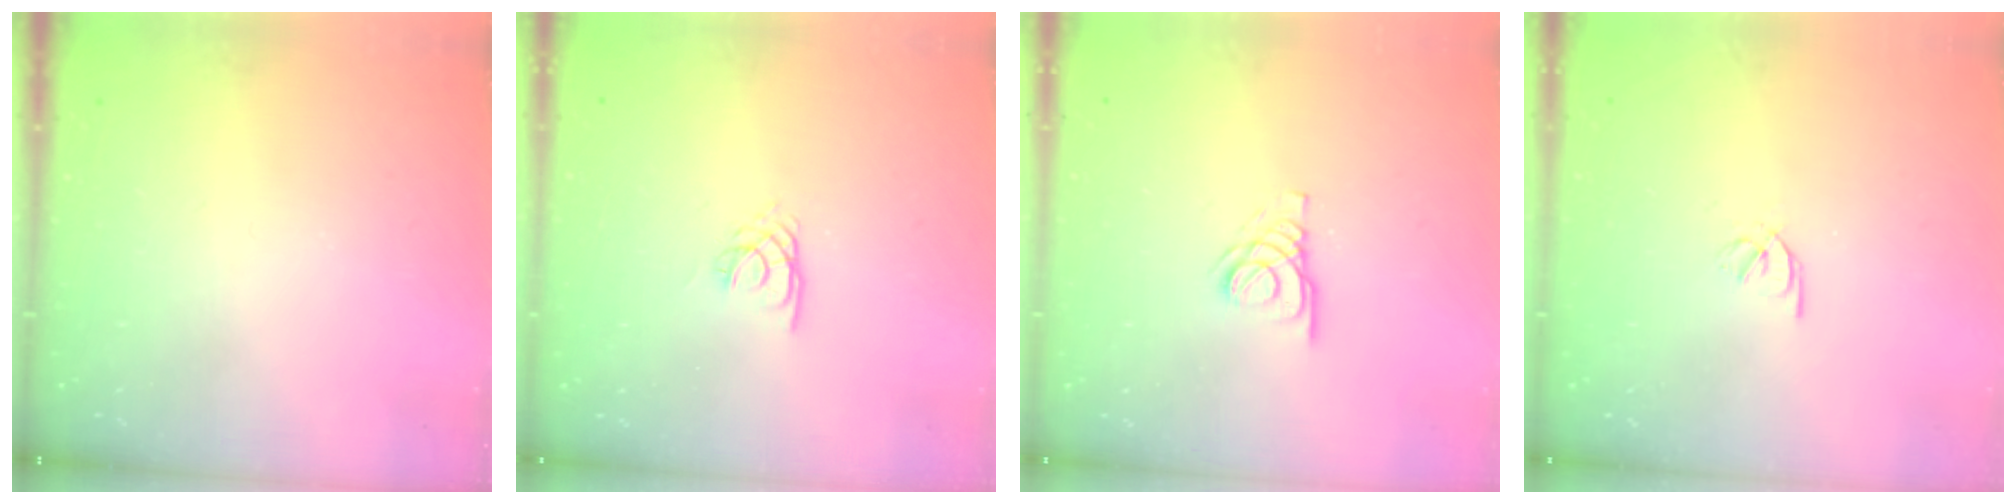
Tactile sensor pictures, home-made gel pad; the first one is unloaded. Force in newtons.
{"total": 2.2, "press": 2.2, "slide": 0.3}
{"total": 2.8, "press": 2.8, "slide": 0.3}
{"total": 1.6, "press": 1.6, "slide": 0.3}